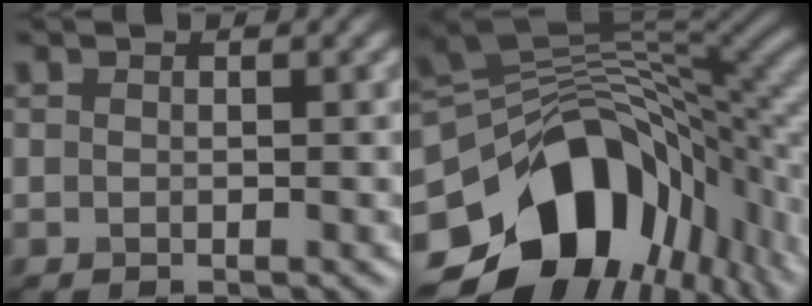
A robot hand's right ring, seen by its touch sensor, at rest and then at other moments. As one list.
[{"total": 16.3, "force": [-6.3, 10.9, 10.5], "torque": [-0.183, -0.017, -0.091]}]